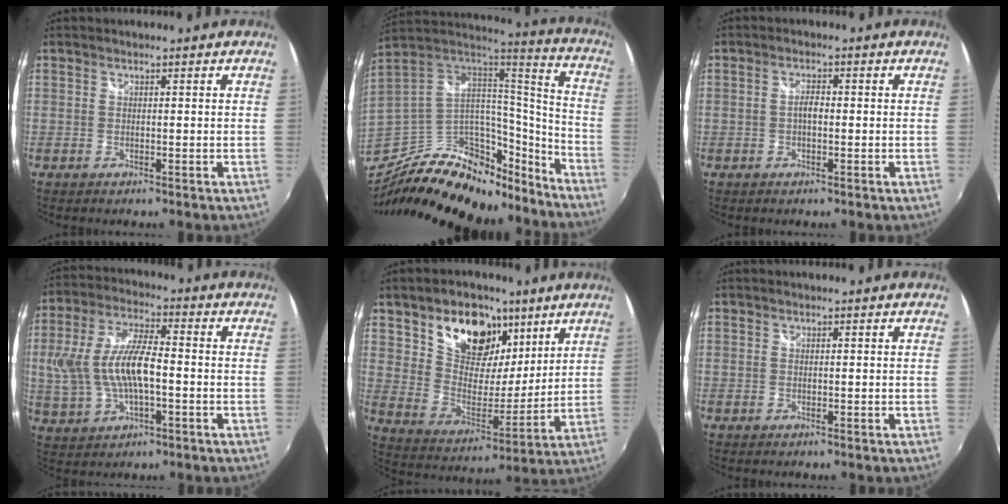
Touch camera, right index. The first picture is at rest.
{"total": 27.4, "force": [-19.0, 13.9, 14.0], "torque": [-0.242, 0.054, -0.271]}
{"total": 2.0, "force": [-0.3, 0.9, 1.7], "torque": [-0.032, 0.005, -0.007]}
{"total": 13.1, "force": [-1.2, 5.8, 11.7], "torque": [-0.247, 0.007, -0.016]}
{"total": 17.3, "force": [9.7, 10.9, 9.2], "torque": [-0.167, 0.016, 0.175]}
{"total": 0.0}